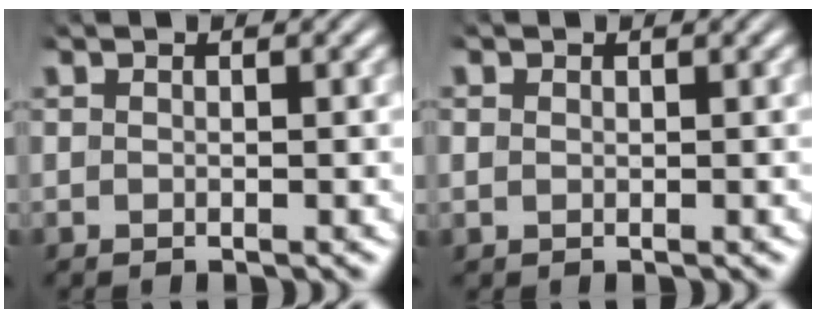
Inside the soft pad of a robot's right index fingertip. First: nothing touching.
{"total": 0.0}